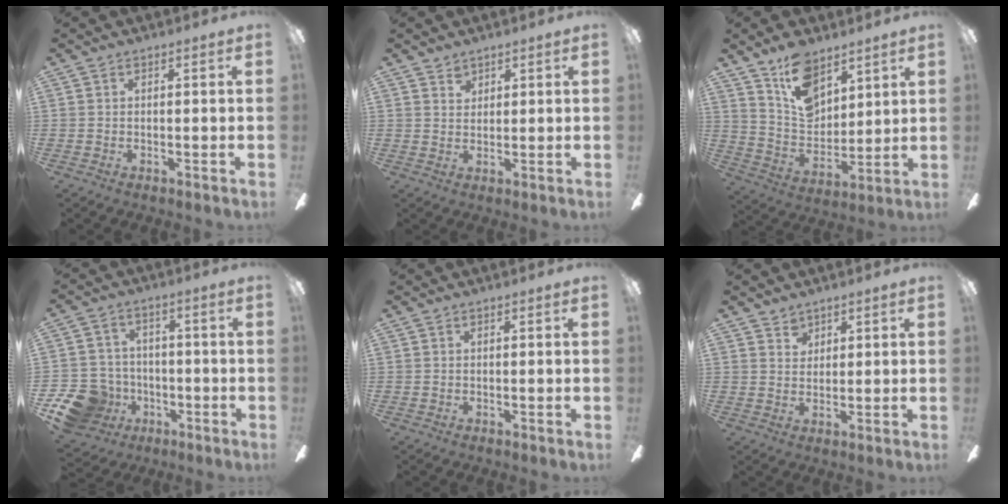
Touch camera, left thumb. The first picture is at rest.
{"total": 2.5, "force": [1.9, 1.6, 0.5], "torque": [0.005, -0.006, 0.034]}
{"total": 13.9, "force": [9.6, 8.0, 6.1], "torque": [-0.112, -0.050, 0.185]}
{"total": 12.7, "force": [-5.9, 10.3, 4.6], "torque": [-0.126, 0.043, -0.099]}
{"total": 0.0}
{"total": 3.1, "force": [2.3, 2.0, 0.4], "torque": [0.004, -0.007, 0.040]}